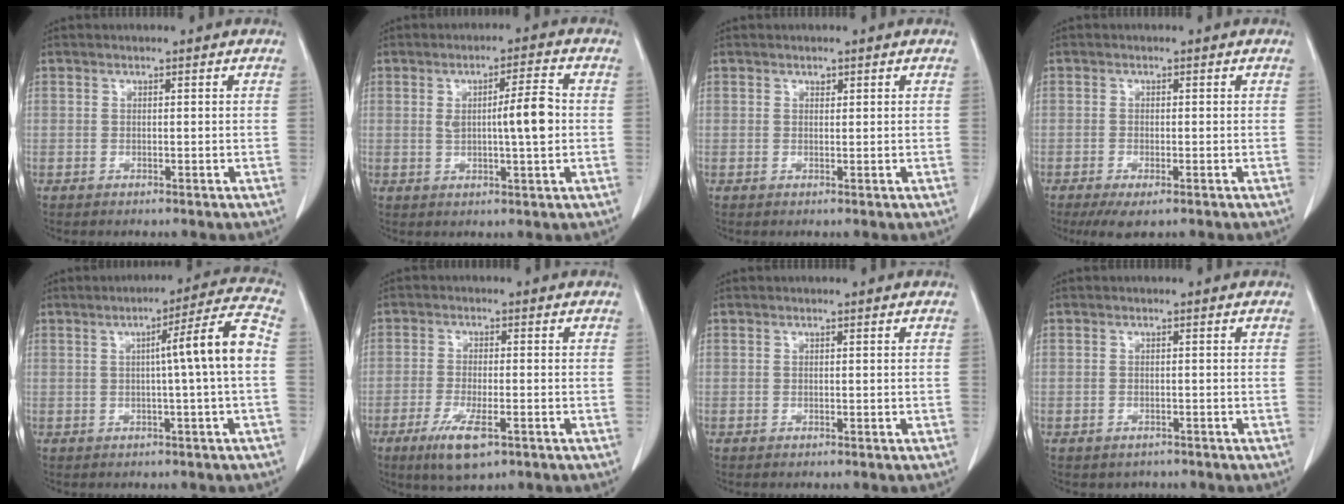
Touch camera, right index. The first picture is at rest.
{"total": 6.6, "force": [0.3, 0.7, 6.6], "torque": [-0.104, 0.005, 0.004]}
{"total": 0.5, "force": [0.4, 0.3, 0.2], "torque": [-0.003, -0.002, 0.004]}
{"total": 3.9, "force": [-2.4, 1.1, 2.9], "torque": [-0.048, -0.008, -0.035]}
{"total": 8.3, "force": [-0.1, -1.2, 8.2], "torque": [-0.117, 0.014, -0.002]}
{"total": 6.8, "force": [-3.6, 1.6, 5.5], "torque": [-0.106, -0.014, -0.058]}
{"total": 0.0}
{"total": 1.9, "force": [-1.5, 1.2, 0.2], "torque": [-0.008, 0.001, -0.019]}